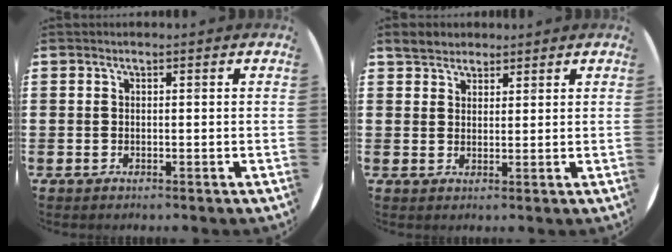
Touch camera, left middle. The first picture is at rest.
{"total": 2.8, "force": [2.5, 1.2, 0.1], "torque": [-0.002, 0.002, 0.048]}